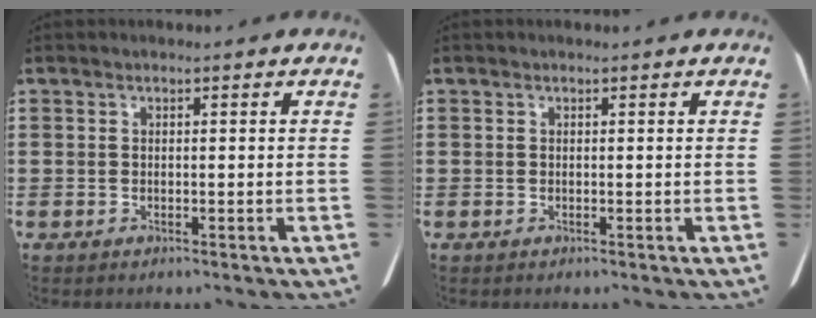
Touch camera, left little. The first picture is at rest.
{"total": 0.0}